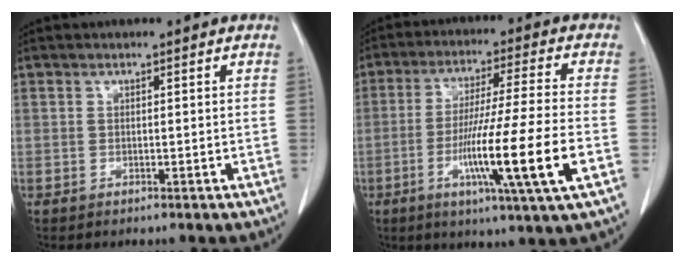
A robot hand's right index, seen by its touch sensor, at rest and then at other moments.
{"total": 15.4, "force": [-4.7, -1.2, 14.6], "torque": [-0.269, -0.023, -0.086]}